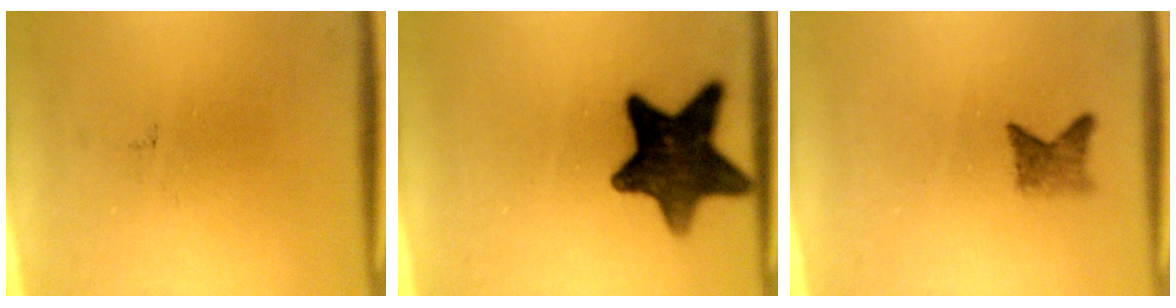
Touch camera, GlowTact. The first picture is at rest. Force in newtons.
{"total": 13.3}
{"total": 2.0}